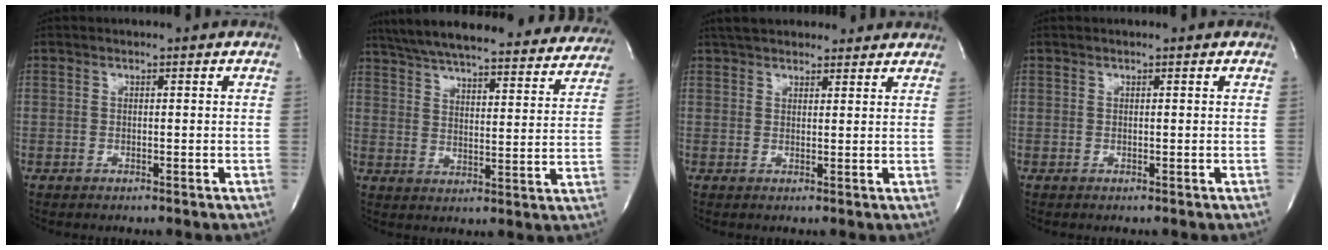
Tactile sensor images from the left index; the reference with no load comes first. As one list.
[{"total": 32.3, "force": [29.0, 6.1, 13.0], "torque": [-0.219, -0.033, 0.365]}, {"total": 11.8, "force": [10.3, 3.6, 4.3], "torque": [-0.053, 0.040, 0.142]}, {"total": 0.6, "force": [0.5, 0.0, 0.3], "torque": [-0.006, 0.004, 0.007]}]